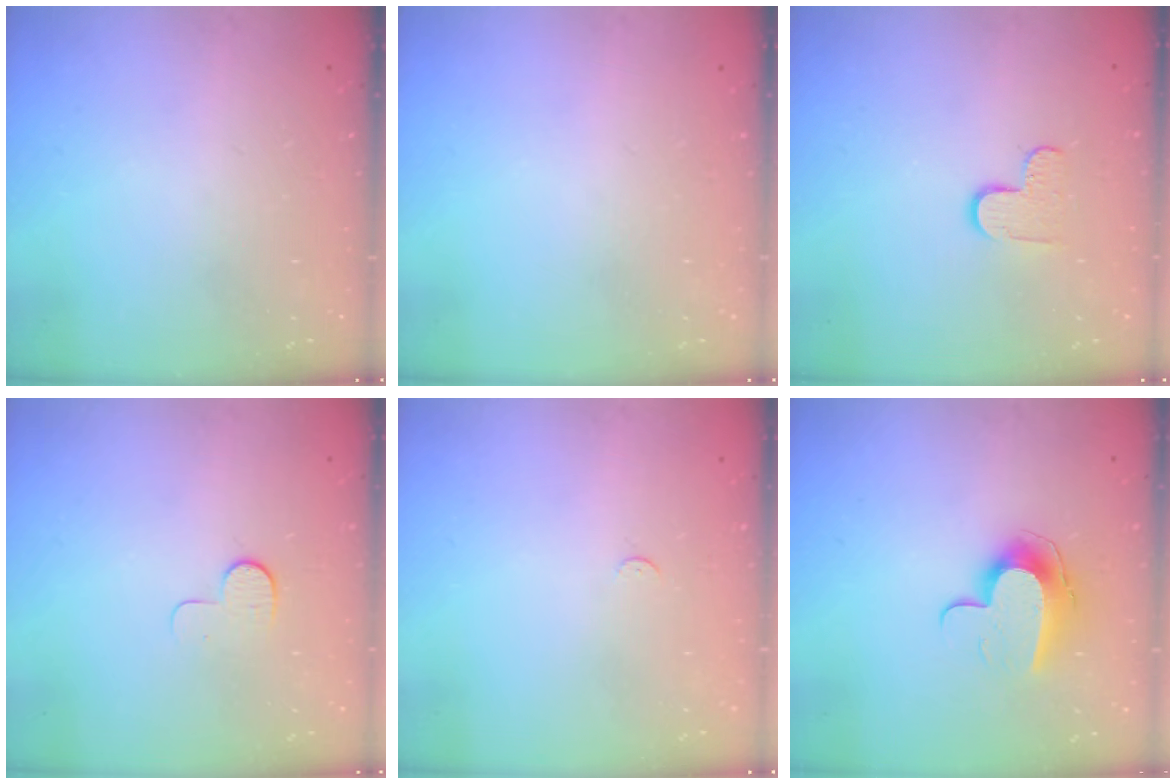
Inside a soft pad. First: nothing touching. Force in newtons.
{"total": 0.0}
{"total": 5.5, "press": 5.5, "slide": 0.5}
{"total": 7.6, "press": 7.5, "slide": 0.7}
{"total": 2.3, "press": 2.3, "slide": 0.3}
{"total": 10.5, "press": 10.5, "slide": 0.5}